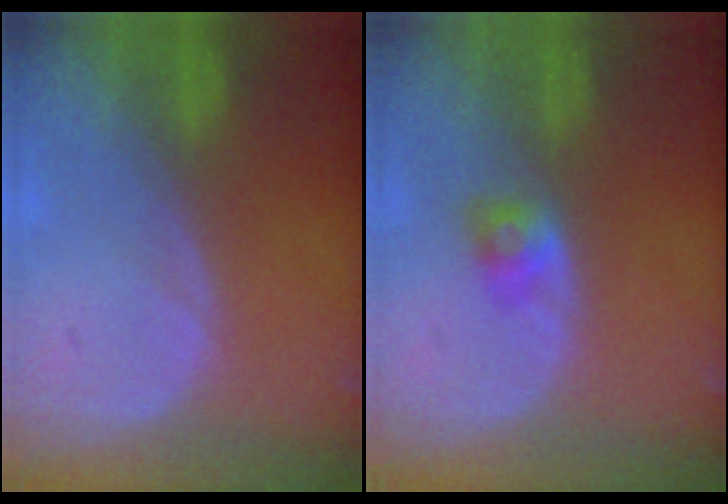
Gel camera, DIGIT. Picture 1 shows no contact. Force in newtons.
{"total": 2.7, "press": 2.4, "slide": 1.1}